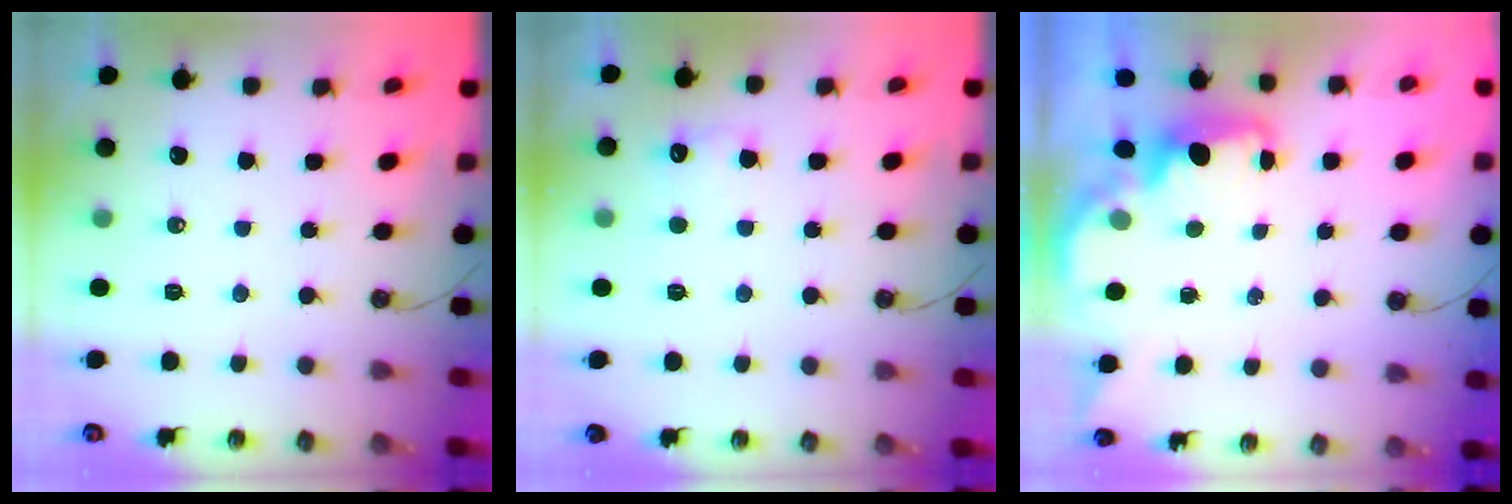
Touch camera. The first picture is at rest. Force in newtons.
{"total": 6.9, "press": 6.8, "slide": 1.3}
{"total": 1.6, "press": 1.4, "slide": 0.7}